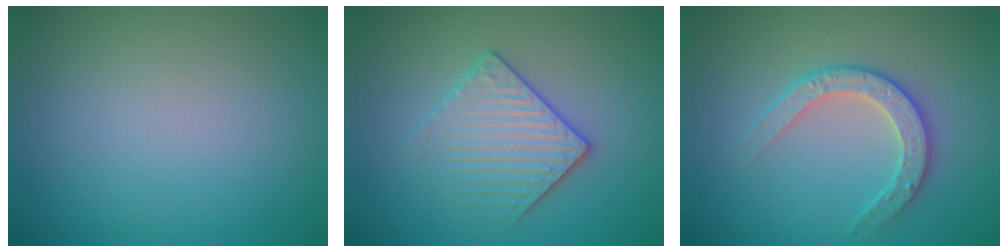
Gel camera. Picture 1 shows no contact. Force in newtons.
{"total": 3.2, "press": 3.1, "slide": 0.9}
{"total": 2.9, "press": 2.8, "slide": 0.8}